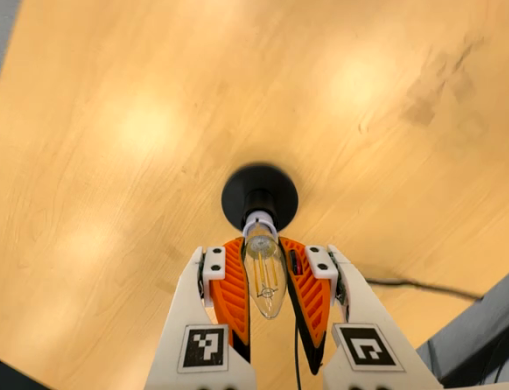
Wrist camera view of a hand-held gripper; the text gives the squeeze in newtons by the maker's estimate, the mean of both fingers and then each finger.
{"total": 21.7, "left": 20.3, "right": 23.1}